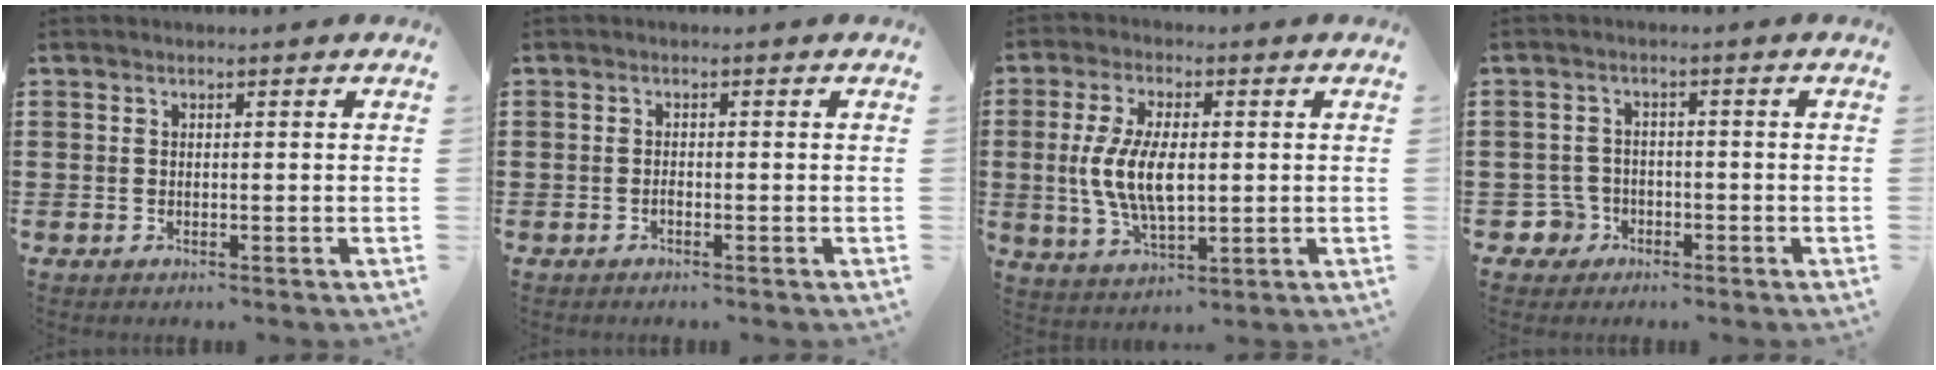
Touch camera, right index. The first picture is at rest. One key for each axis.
{"total": 0.6, "fx": -0.5, "fy": 0.0, "fz": 0.4, "tx": -0.011, "ty": -0.006, "tz": -0.007}
{"total": 8.7, "fx": 0.1, "fy": 3.9, "fz": 7.8, "tx": -0.171, "ty": 0.001, "tz": -0.004}
{"total": 3.7, "fx": -2.1, "fy": 2.8, "fz": 1.1, "tx": -0.047, "ty": -0.002, "tz": -0.050}